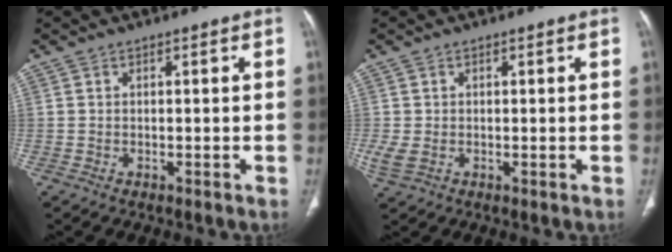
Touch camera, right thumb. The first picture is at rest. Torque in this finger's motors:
{"motor_torque": [2.03, 0.78, 0.61, -0.89, 0.10]}